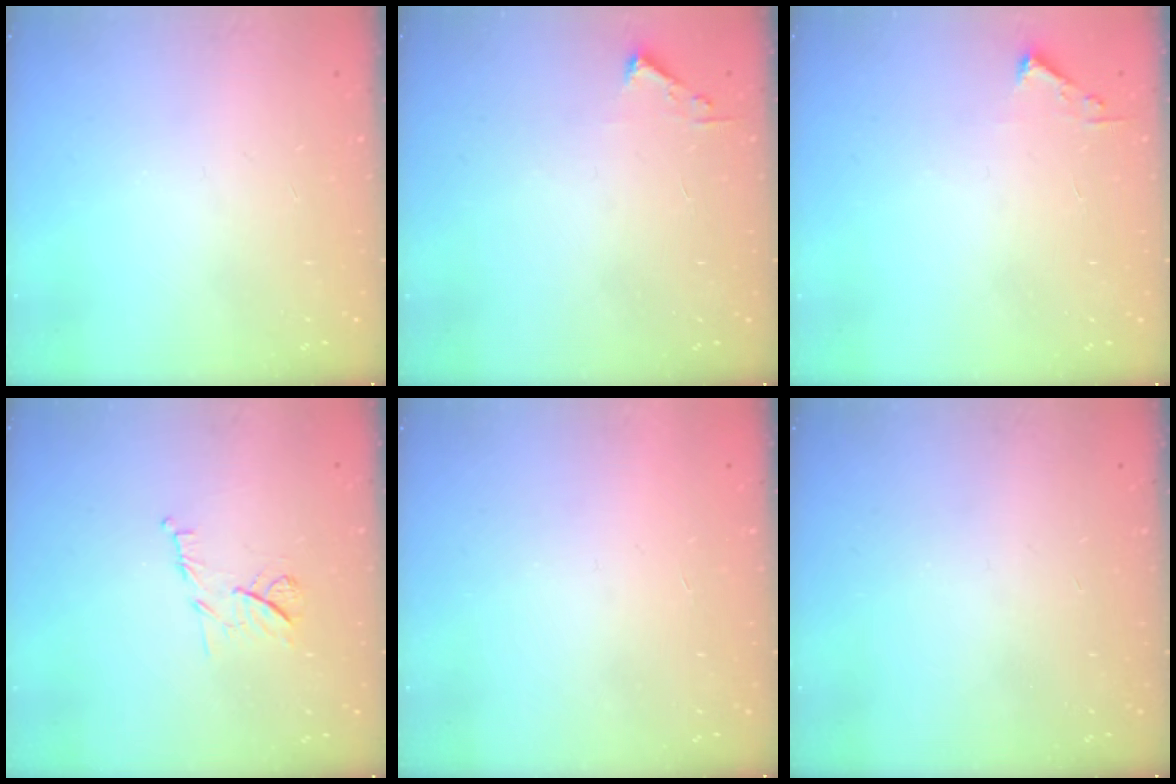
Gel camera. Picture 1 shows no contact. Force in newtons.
{"total": 2.4, "press": 2.4, "slide": 0.3}
{"total": 2.4, "press": 2.4, "slide": 0.3}
{"total": 7.1, "press": 7.0, "slide": 1.0}
{"total": 1.5, "press": 1.5, "slide": 0.1}
{"total": 0.0}